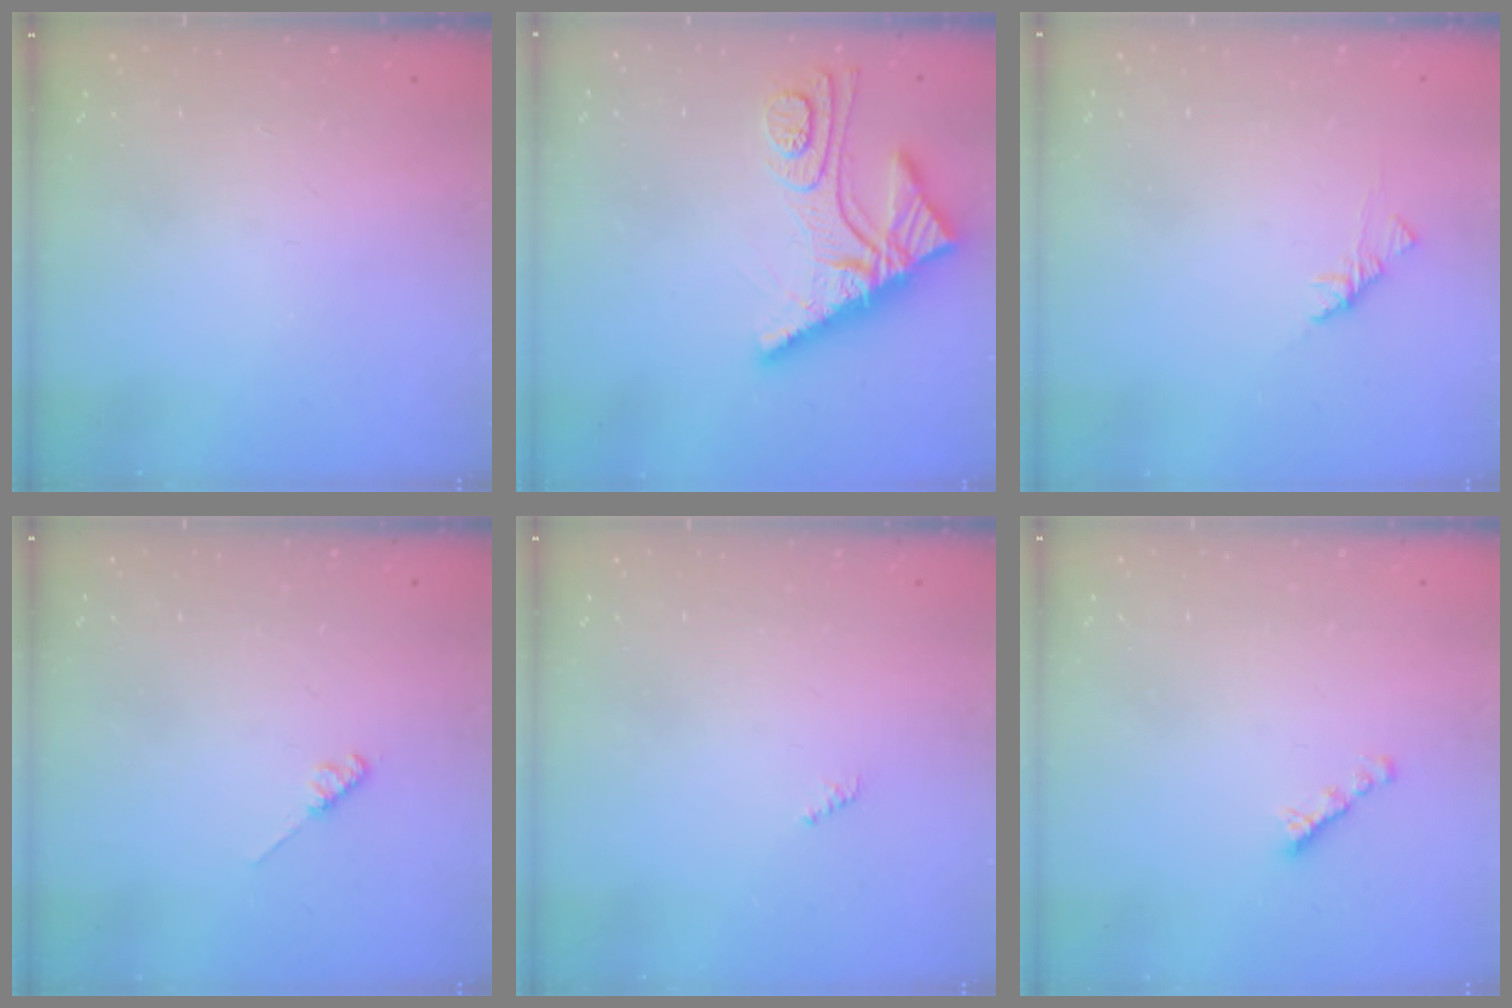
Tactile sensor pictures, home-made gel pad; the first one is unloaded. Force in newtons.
{"total": 11.9, "press": 11.9, "slide": 1.0}
{"total": 1.9, "press": 1.7, "slide": 0.6}
{"total": 2.6, "press": 2.5, "slide": 0.4}
{"total": 0.7, "press": 0.7, "slide": 0.3}
{"total": 2.7, "press": 2.6, "slide": 0.8}